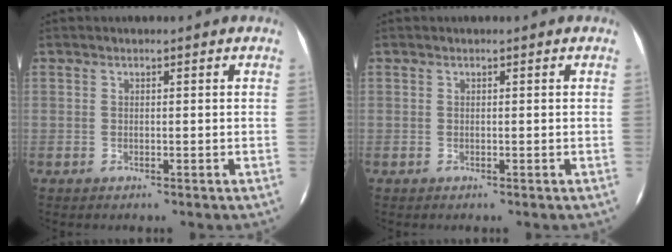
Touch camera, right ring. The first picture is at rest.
{"total": 0.0}